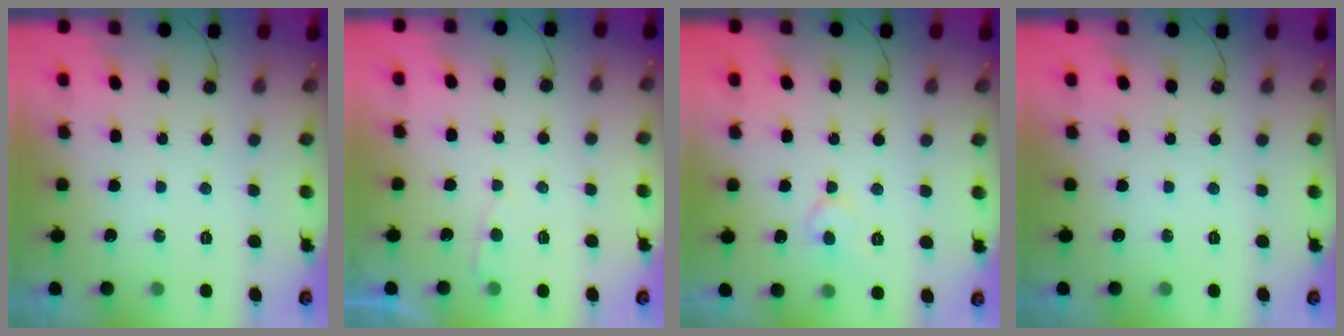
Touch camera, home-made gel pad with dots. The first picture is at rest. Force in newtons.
{"total": 2.3, "press": 2.3, "slide": 0.3}
{"total": 6.1, "press": 6.1, "slide": 0.5}
{"total": 0.0}